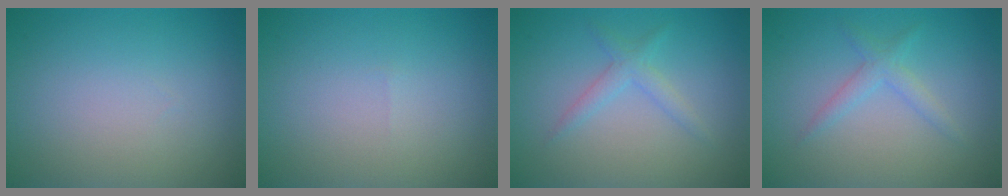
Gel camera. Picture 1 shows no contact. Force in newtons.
{"total": 0.0}
{"total": 1.7, "press": 1.7, "slide": 0.1}
{"total": 1.7, "press": 1.7, "slide": 0.1}